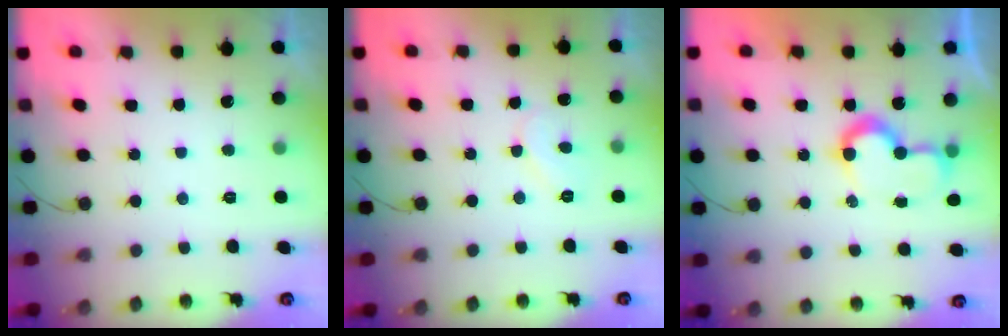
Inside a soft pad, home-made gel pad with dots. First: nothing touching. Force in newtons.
{"total": 5.7, "press": 5.6, "slide": 0.6}
{"total": 8.3, "press": 8.3, "slide": 0.2}